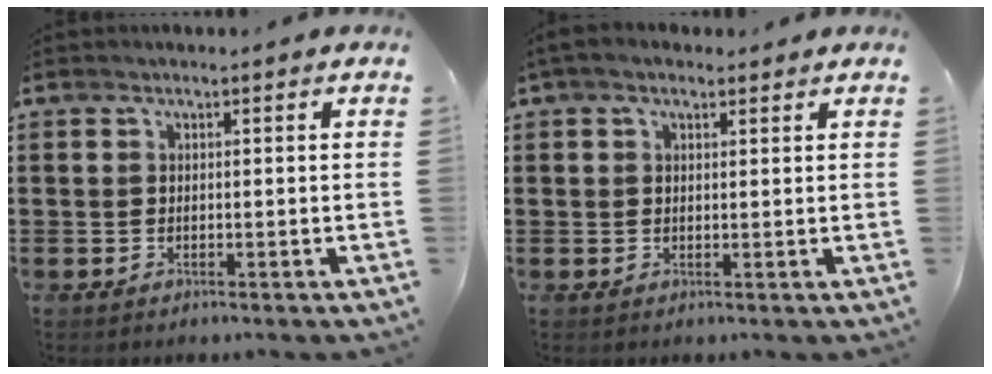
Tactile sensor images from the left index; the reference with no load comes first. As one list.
[{"total": 2.1, "force": [1.3, 1.1, 1.3], "torque": [-0.029, 0.008, 0.024]}]